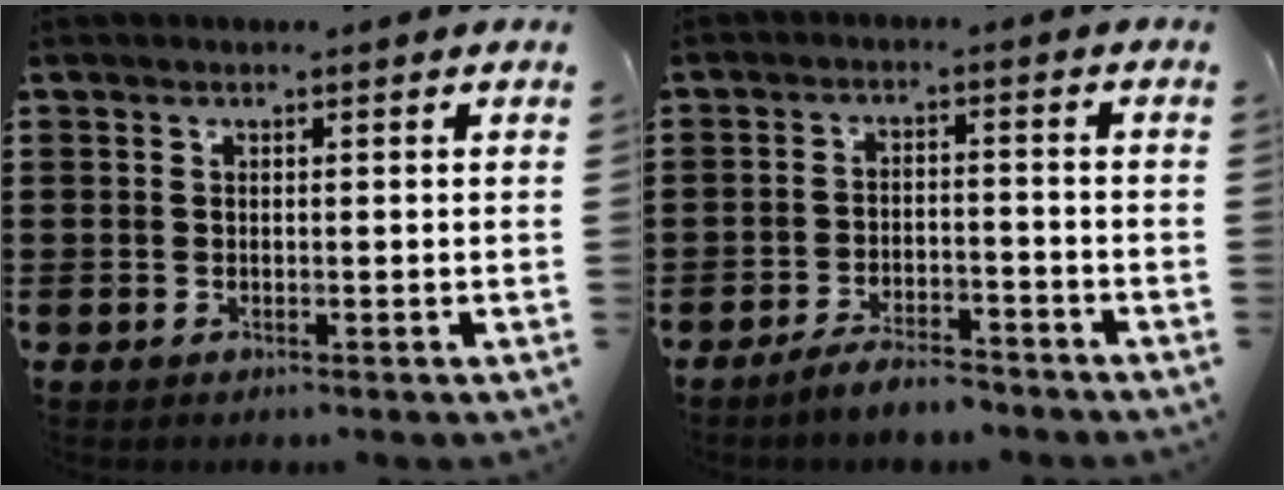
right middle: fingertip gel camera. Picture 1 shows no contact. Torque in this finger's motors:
{"motor_torque": [1.33, -0.15, 0.26, 0.21]}